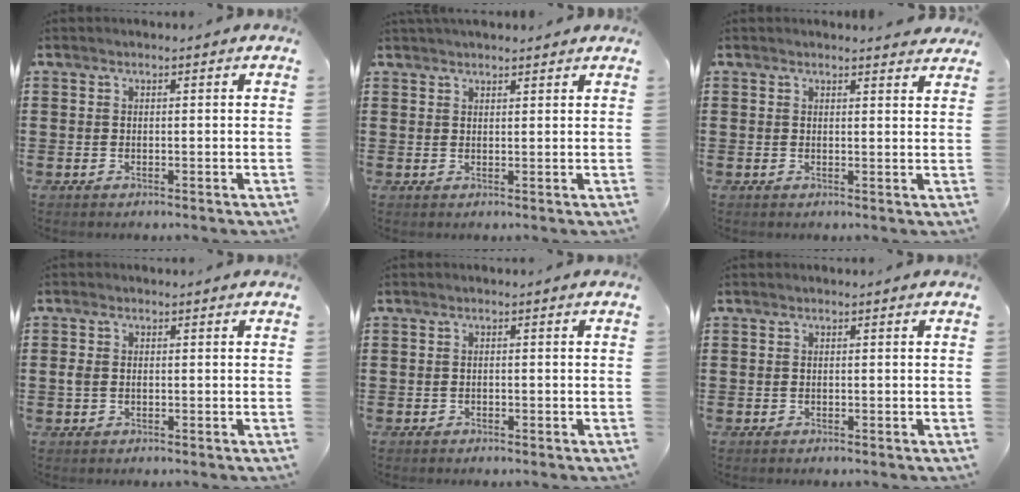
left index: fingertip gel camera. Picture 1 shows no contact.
{"total": 1.6, "force": [1.6, 0.3, 0.2], "torque": [-0.007, 0.003, 0.031]}
{"total": 1.6, "force": [1.5, 0.3, 0.2], "torque": [-0.001, -0.001, 0.028]}
{"total": 1.7, "force": [-0.1, 1.0, 1.3], "torque": [-0.035, 0.002, -0.005]}
{"total": 0.6, "force": [-0.5, 0.3, 0.2], "torque": [-0.007, -0.001, -0.009]}
{"total": 0.0}